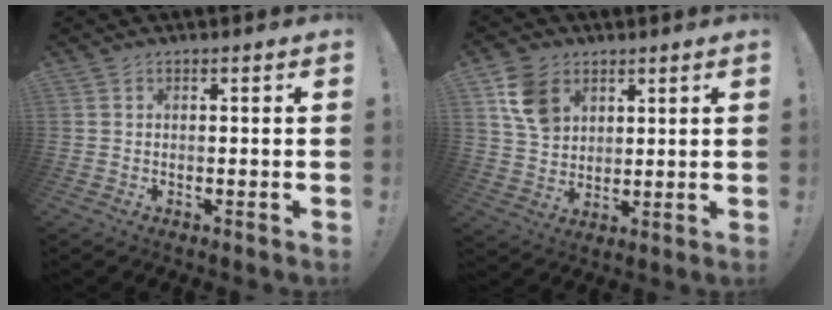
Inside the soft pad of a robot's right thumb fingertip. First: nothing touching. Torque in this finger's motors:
{"motor_torque": [0.01, 0.10, 0.38, 0.26, 0.10]}